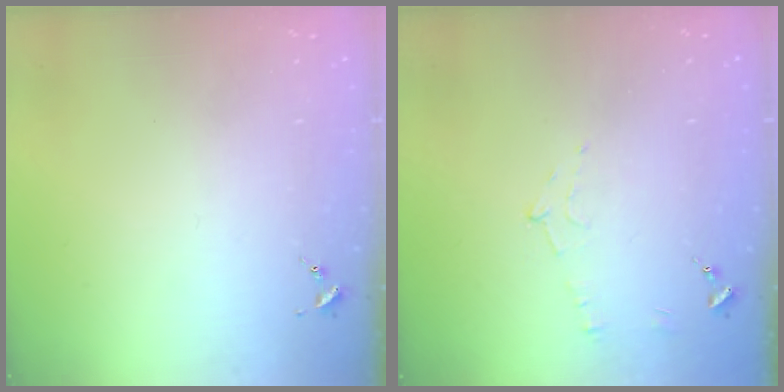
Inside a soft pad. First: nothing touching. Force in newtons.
{"total": 5.4, "press": 5.4, "slide": 0.7}